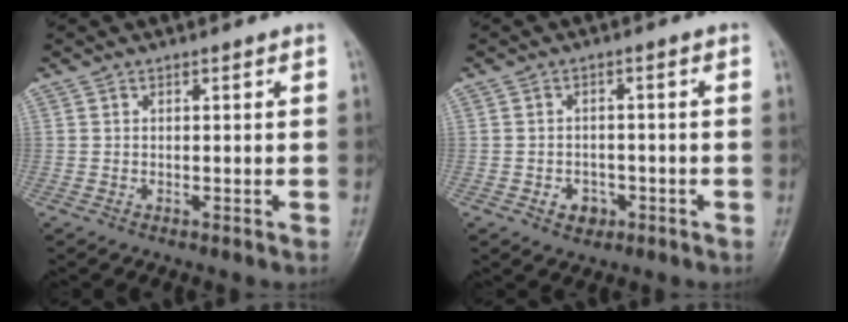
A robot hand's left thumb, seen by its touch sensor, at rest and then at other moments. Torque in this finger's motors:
{"motor_torque": [-0.02, 0.03, 0.03, 0.02, 0.00]}